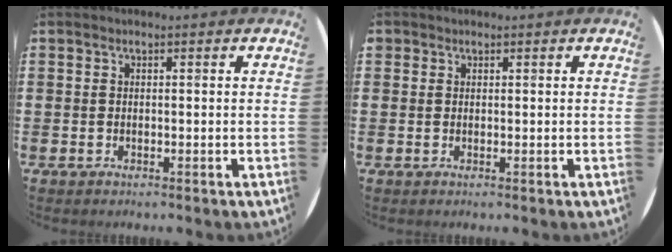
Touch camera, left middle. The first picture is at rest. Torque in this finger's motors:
{"motor_torque": [0.30, -0.20, 0.01, 0.01]}